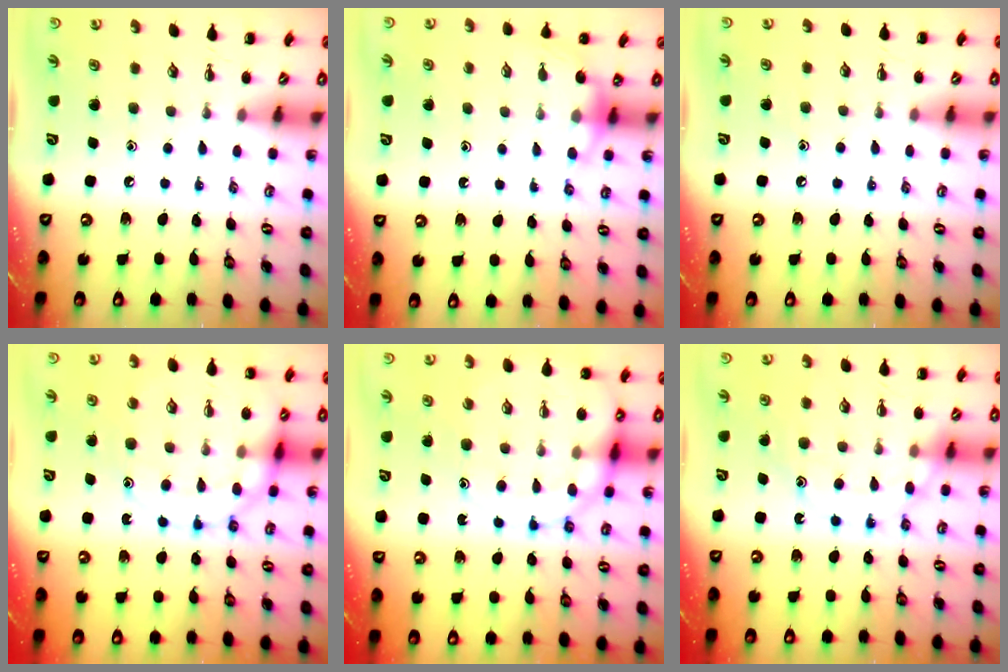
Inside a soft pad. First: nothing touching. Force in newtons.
{"total": 6.1, "press": 5.9, "slide": 1.5}
{"total": 5.2, "press": 4.9, "slide": 1.6}
{"total": 16.3, "press": 16.1, "slide": 2.0}
{"total": 15.0, "press": 14.7, "slide": 2.6}
{"total": 12.3, "press": 12.2, "slide": 1.7}